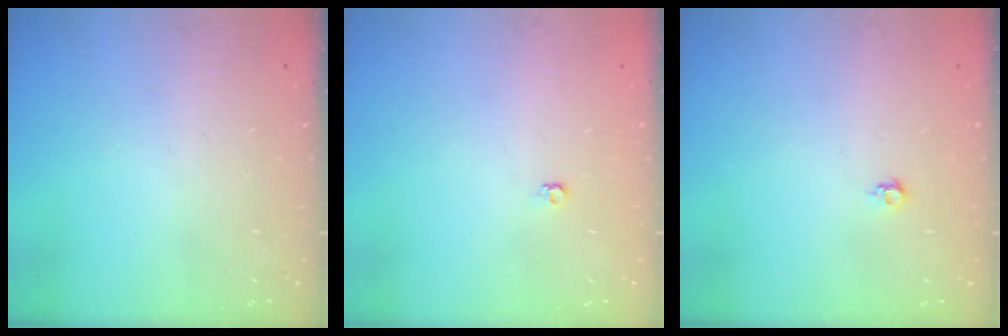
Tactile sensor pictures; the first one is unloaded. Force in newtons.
{"total": 3.6, "press": 3.5, "slide": 0.6}
{"total": 4.0, "press": 3.9, "slide": 0.7}